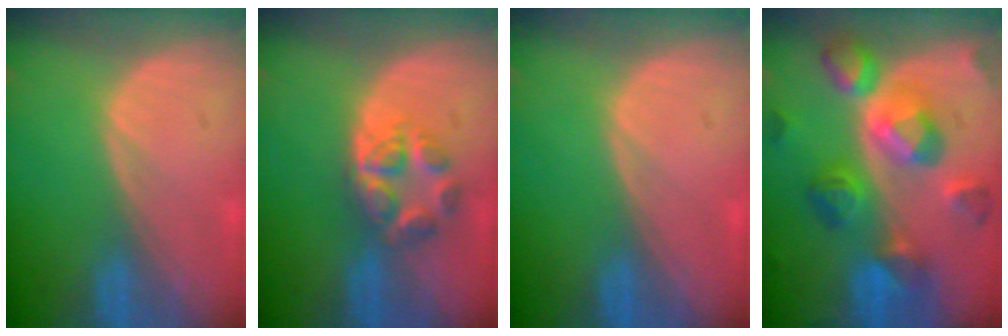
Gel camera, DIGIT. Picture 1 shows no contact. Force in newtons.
{"total": 5.4, "press": 5.2, "slide": 1.5}
{"total": 0.0}
{"total": 11.4, "press": 11.4, "slide": 0.9}